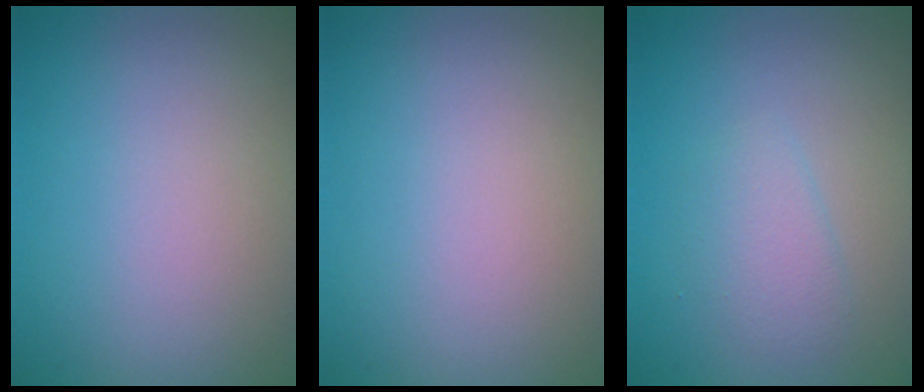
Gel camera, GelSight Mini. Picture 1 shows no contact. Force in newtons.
{"total": 0.0}
{"total": 1.8, "press": 1.8, "slide": 0.1}